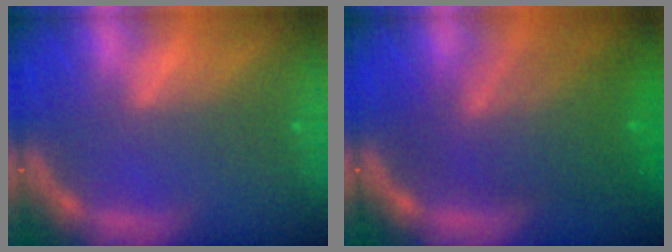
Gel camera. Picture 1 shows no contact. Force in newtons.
{"total": 8.5}